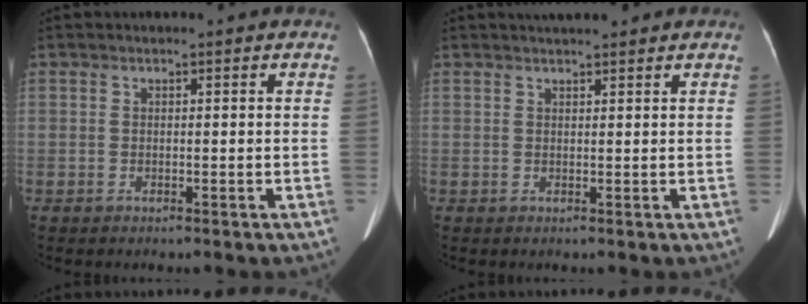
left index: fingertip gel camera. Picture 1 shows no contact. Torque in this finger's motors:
{"motor_torque": [0.62, -0.59, 0.18, 0.05]}